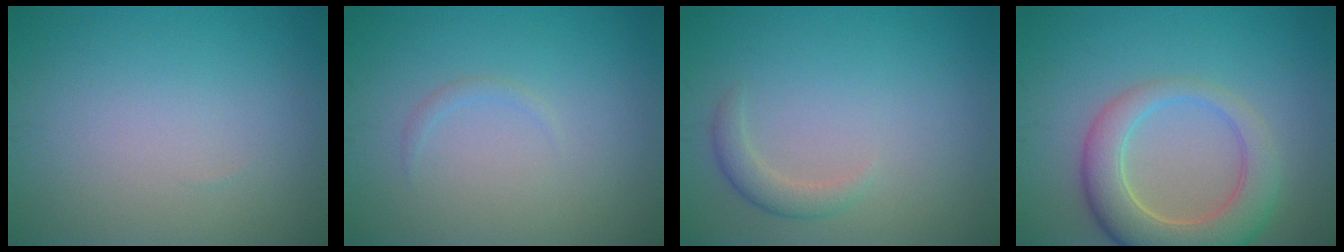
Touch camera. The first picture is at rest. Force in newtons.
{"total": 0.7, "press": 0.7, "slide": 0.1}
{"total": 1.8, "press": 1.8, "slide": 0.3}
{"total": 6.6, "press": 6.5, "slide": 0.8}